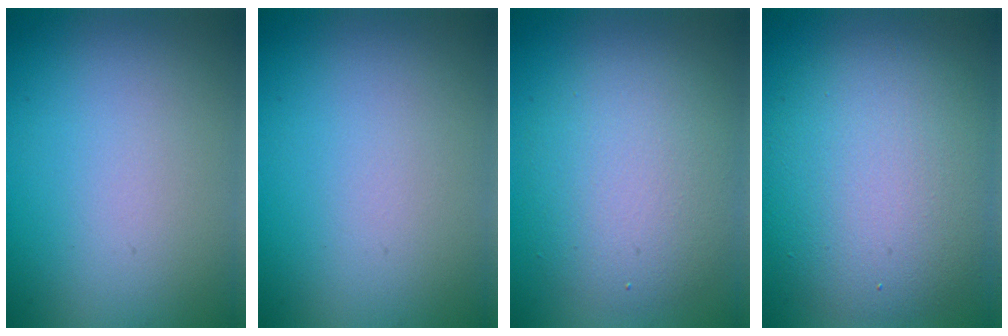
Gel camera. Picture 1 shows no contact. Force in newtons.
{"total": 0.0}
{"total": 5.3, "press": 5.3, "slide": 0.3}
{"total": 8.4, "press": 8.4, "slide": 0.7}